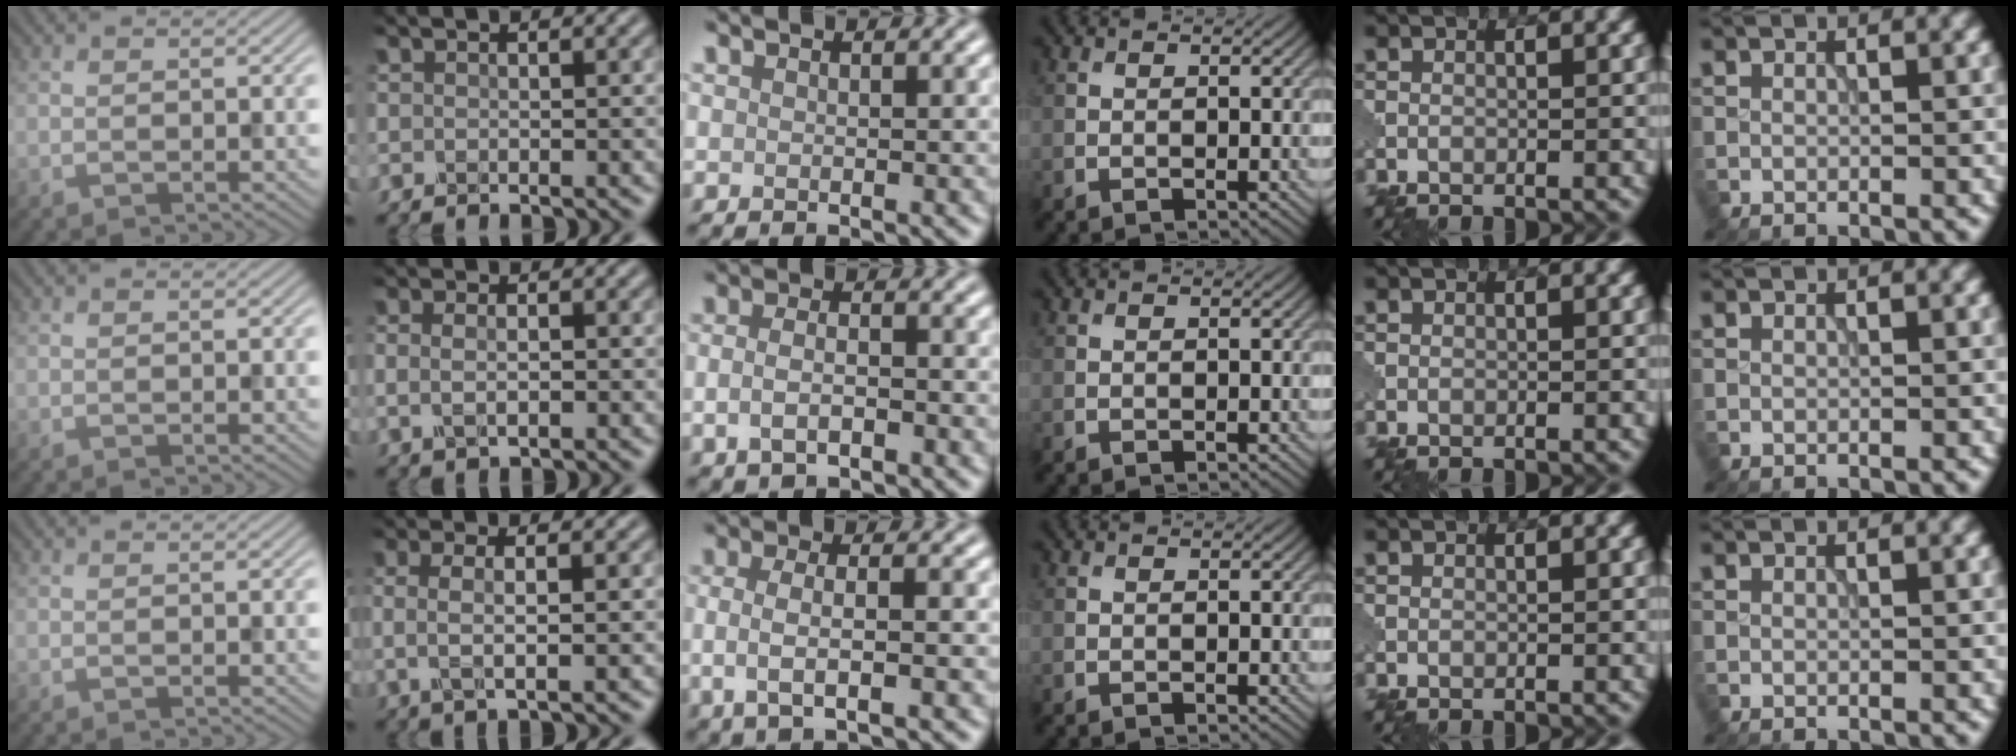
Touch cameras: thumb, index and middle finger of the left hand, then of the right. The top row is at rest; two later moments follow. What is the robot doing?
{"motion": "extract", "object": "pin"}